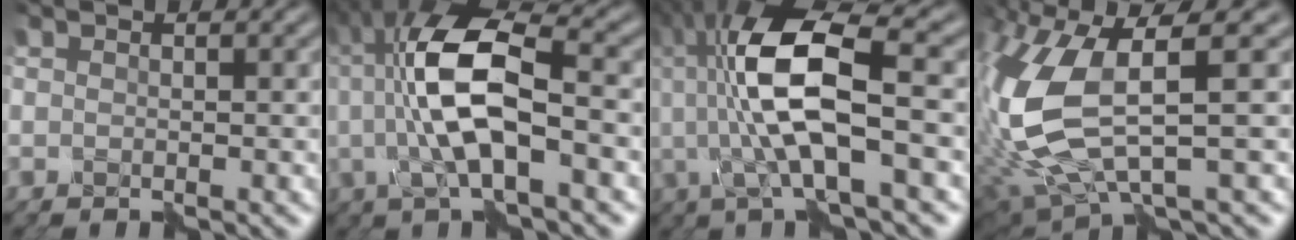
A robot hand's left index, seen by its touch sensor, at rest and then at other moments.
{"total": 8.3, "force": [0.0, 2.5, 8.0], "torque": [-0.161, 0.014, -0.007]}
{"total": 9.3, "force": [0.2, 2.4, 9.0], "torque": [-0.178, 0.012, 0.000]}
{"total": 10.2, "force": [0.7, 3.9, 9.4], "torque": [-0.231, -0.018, 0.013]}